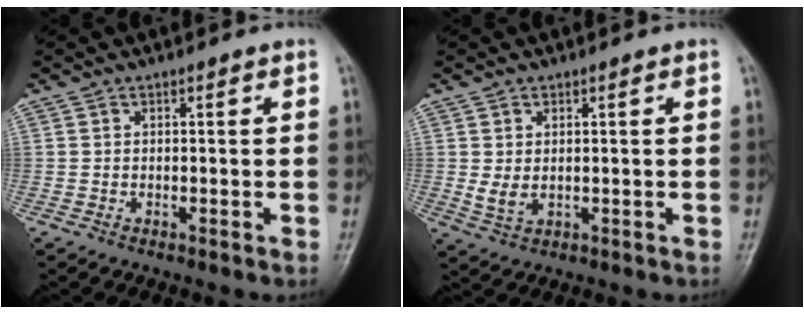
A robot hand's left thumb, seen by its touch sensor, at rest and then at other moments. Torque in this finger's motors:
{"motor_torque": [-0.51, 0.52, 0.53, 0.06, 0.13]}